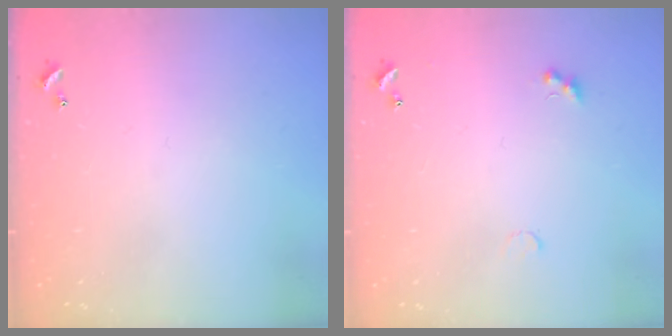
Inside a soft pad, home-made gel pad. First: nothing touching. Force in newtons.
{"total": 1.9, "press": 1.7, "slide": 0.7}